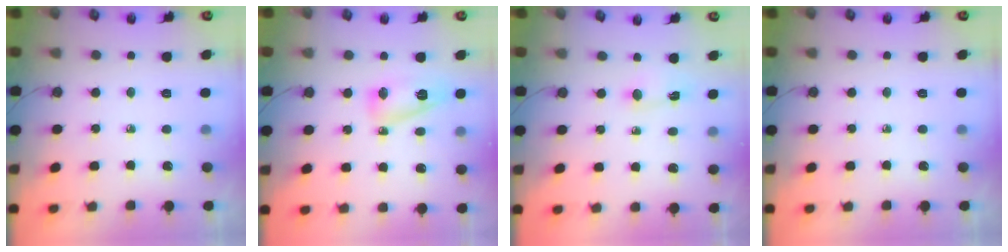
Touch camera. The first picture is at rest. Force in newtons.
{"total": 8.0, "press": 8.0, "slide": 0.5}
{"total": 2.2, "press": 2.1, "slide": 0.3}
{"total": 0.0}